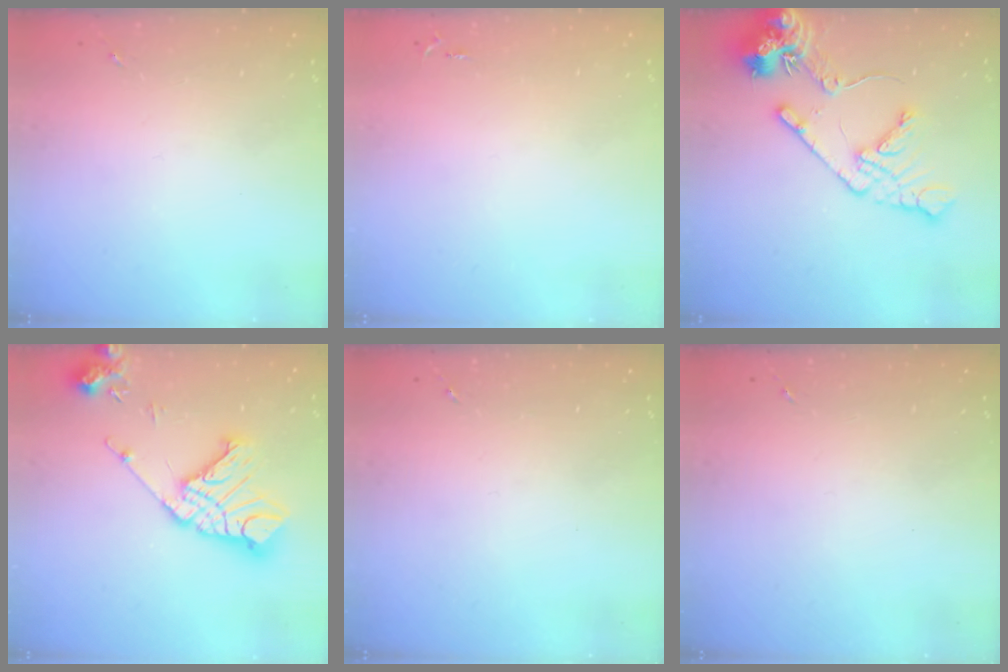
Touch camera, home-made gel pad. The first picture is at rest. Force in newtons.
{"total": 2.6, "press": 2.6, "slide": 0.3}
{"total": 15.4, "press": 15.2, "slide": 2.2}
{"total": 18.0, "press": 17.9, "slide": 2.5}
{"total": 0.0}
{"total": 0.0}